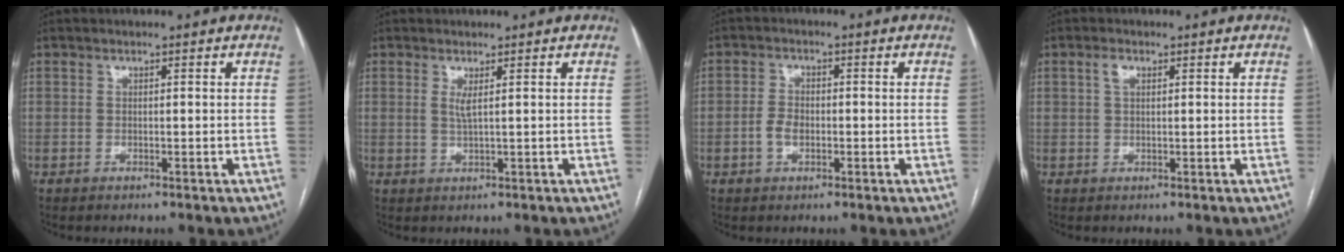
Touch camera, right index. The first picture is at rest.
{"total": 1.5, "force": [0.5, -0.1, 1.4], "torque": [-0.034, -0.006, 0.012]}
{"total": 3.1, "force": [-0.9, 1.9, 2.3], "torque": [-0.050, 0.006, -0.017]}
{"total": 1.6, "force": [0.6, 0.9, 1.2], "torque": [-0.025, 0.007, 0.013]}